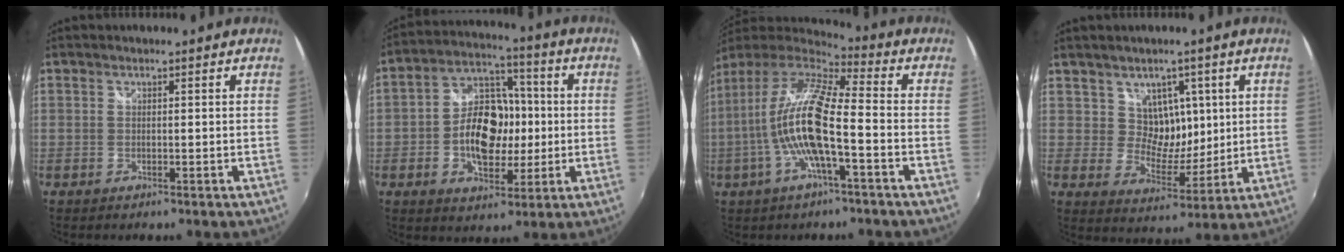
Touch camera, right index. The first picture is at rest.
{"total": 13.7, "force": [-1.6, 8.9, 10.3], "torque": [-0.189, 0.027, -0.025]}
{"total": 15.6, "force": [-3.3, 2.7, 15.0], "torque": [-0.269, -0.007, -0.066]}
{"total": 7.2, "force": [2.7, 6.1, 2.7], "torque": [-0.036, -0.005, 0.050]}